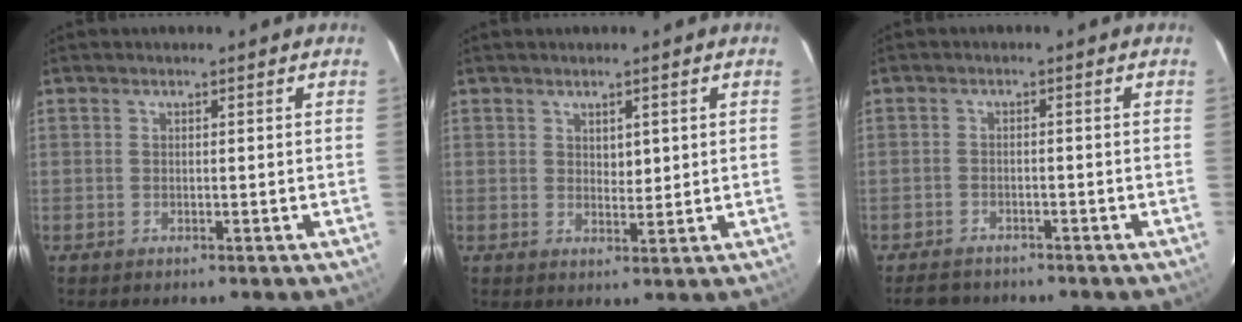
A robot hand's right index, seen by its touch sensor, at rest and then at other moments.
{"total": 3.0, "force": [1.0, 1.7, 2.3], "torque": [-0.041, 0.000, 0.021]}
{"total": 5.5, "force": [-4.7, 2.6, 1.3], "torque": [-0.028, -0.004, -0.073]}